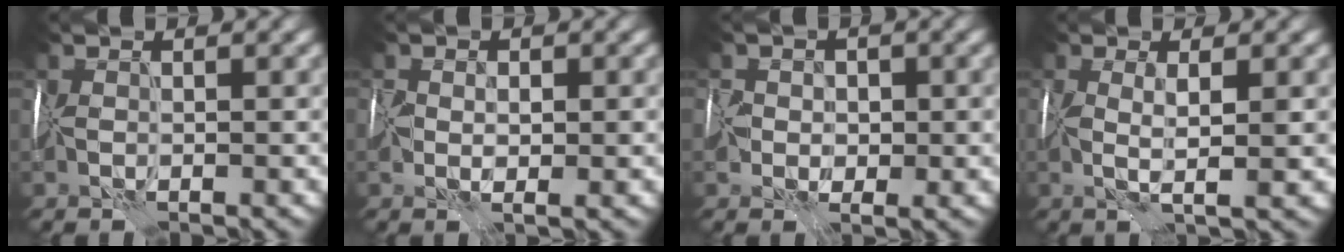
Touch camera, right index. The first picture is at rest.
{"total": 2.8, "force": [-0.1, 1.8, 2.1], "torque": [-0.029, -0.004, -0.001]}
{"total": 3.5, "force": [-0.2, 3.0, 1.9], "torque": [-0.014, 0.001, -0.013]}
{"total": 2.6, "force": [0.4, 0.2, 2.6], "torque": [-0.043, -0.003, 0.007]}